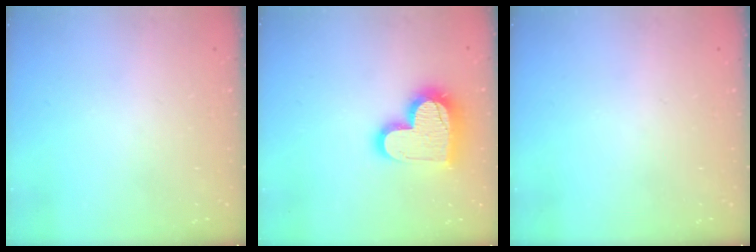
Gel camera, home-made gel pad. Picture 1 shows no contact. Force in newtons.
{"total": 17.0, "press": 16.9, "slide": 1.3}
{"total": 0.0}